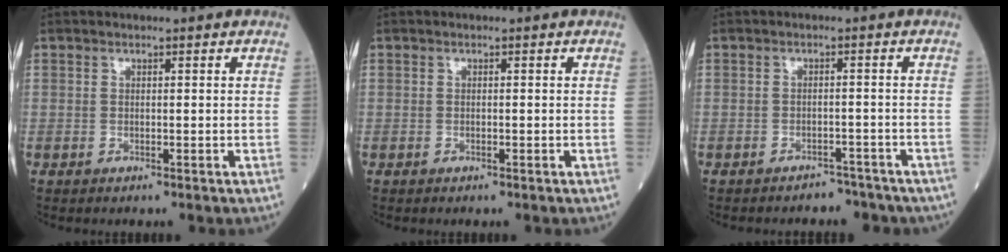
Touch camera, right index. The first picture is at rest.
{"total": 0.0}
{"total": 4.7, "force": [-4.2, 2.1, 0.3], "torque": [0.003, 0.010, -0.050]}